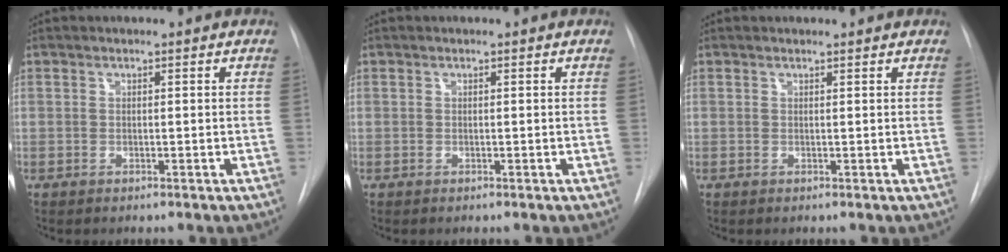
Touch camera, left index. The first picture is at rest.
{"total": 0.0}
{"total": 1.8, "force": [1.8, 0.3, 0.3], "torque": [-0.010, 0.005, 0.015]}